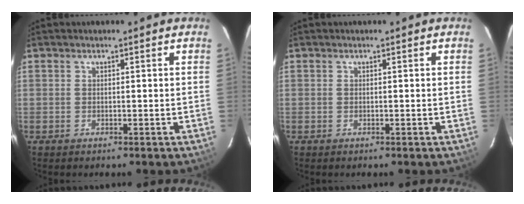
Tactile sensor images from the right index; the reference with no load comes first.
{"total": 0.0}